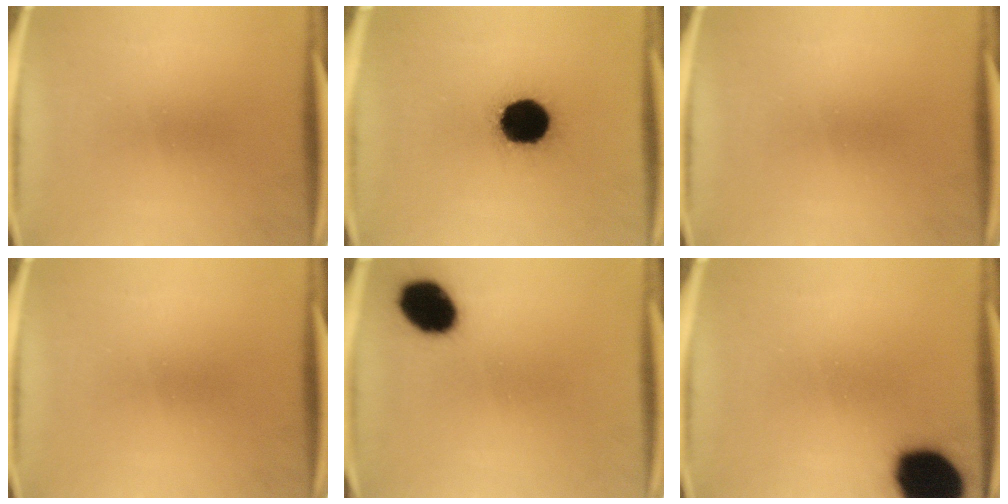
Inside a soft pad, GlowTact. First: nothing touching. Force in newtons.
{"total": 18.0}
{"total": 0.0}
{"total": 0.0}
{"total": 11.5}
{"total": 19.3}